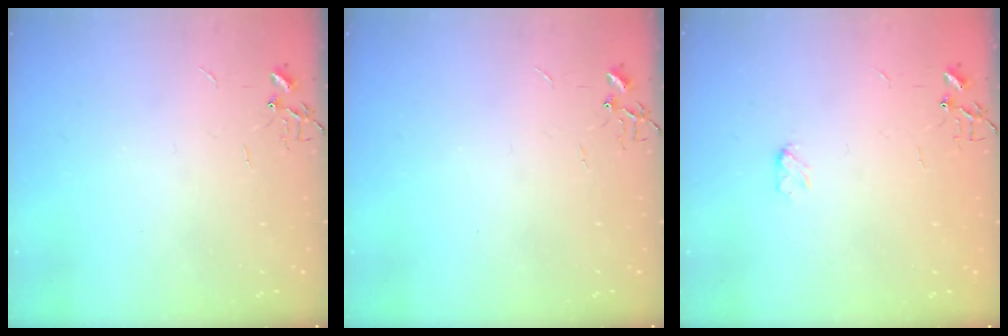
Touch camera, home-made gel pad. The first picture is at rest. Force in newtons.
{"total": 0.0}
{"total": 3.3, "press": 3.3, "slide": 0.6}